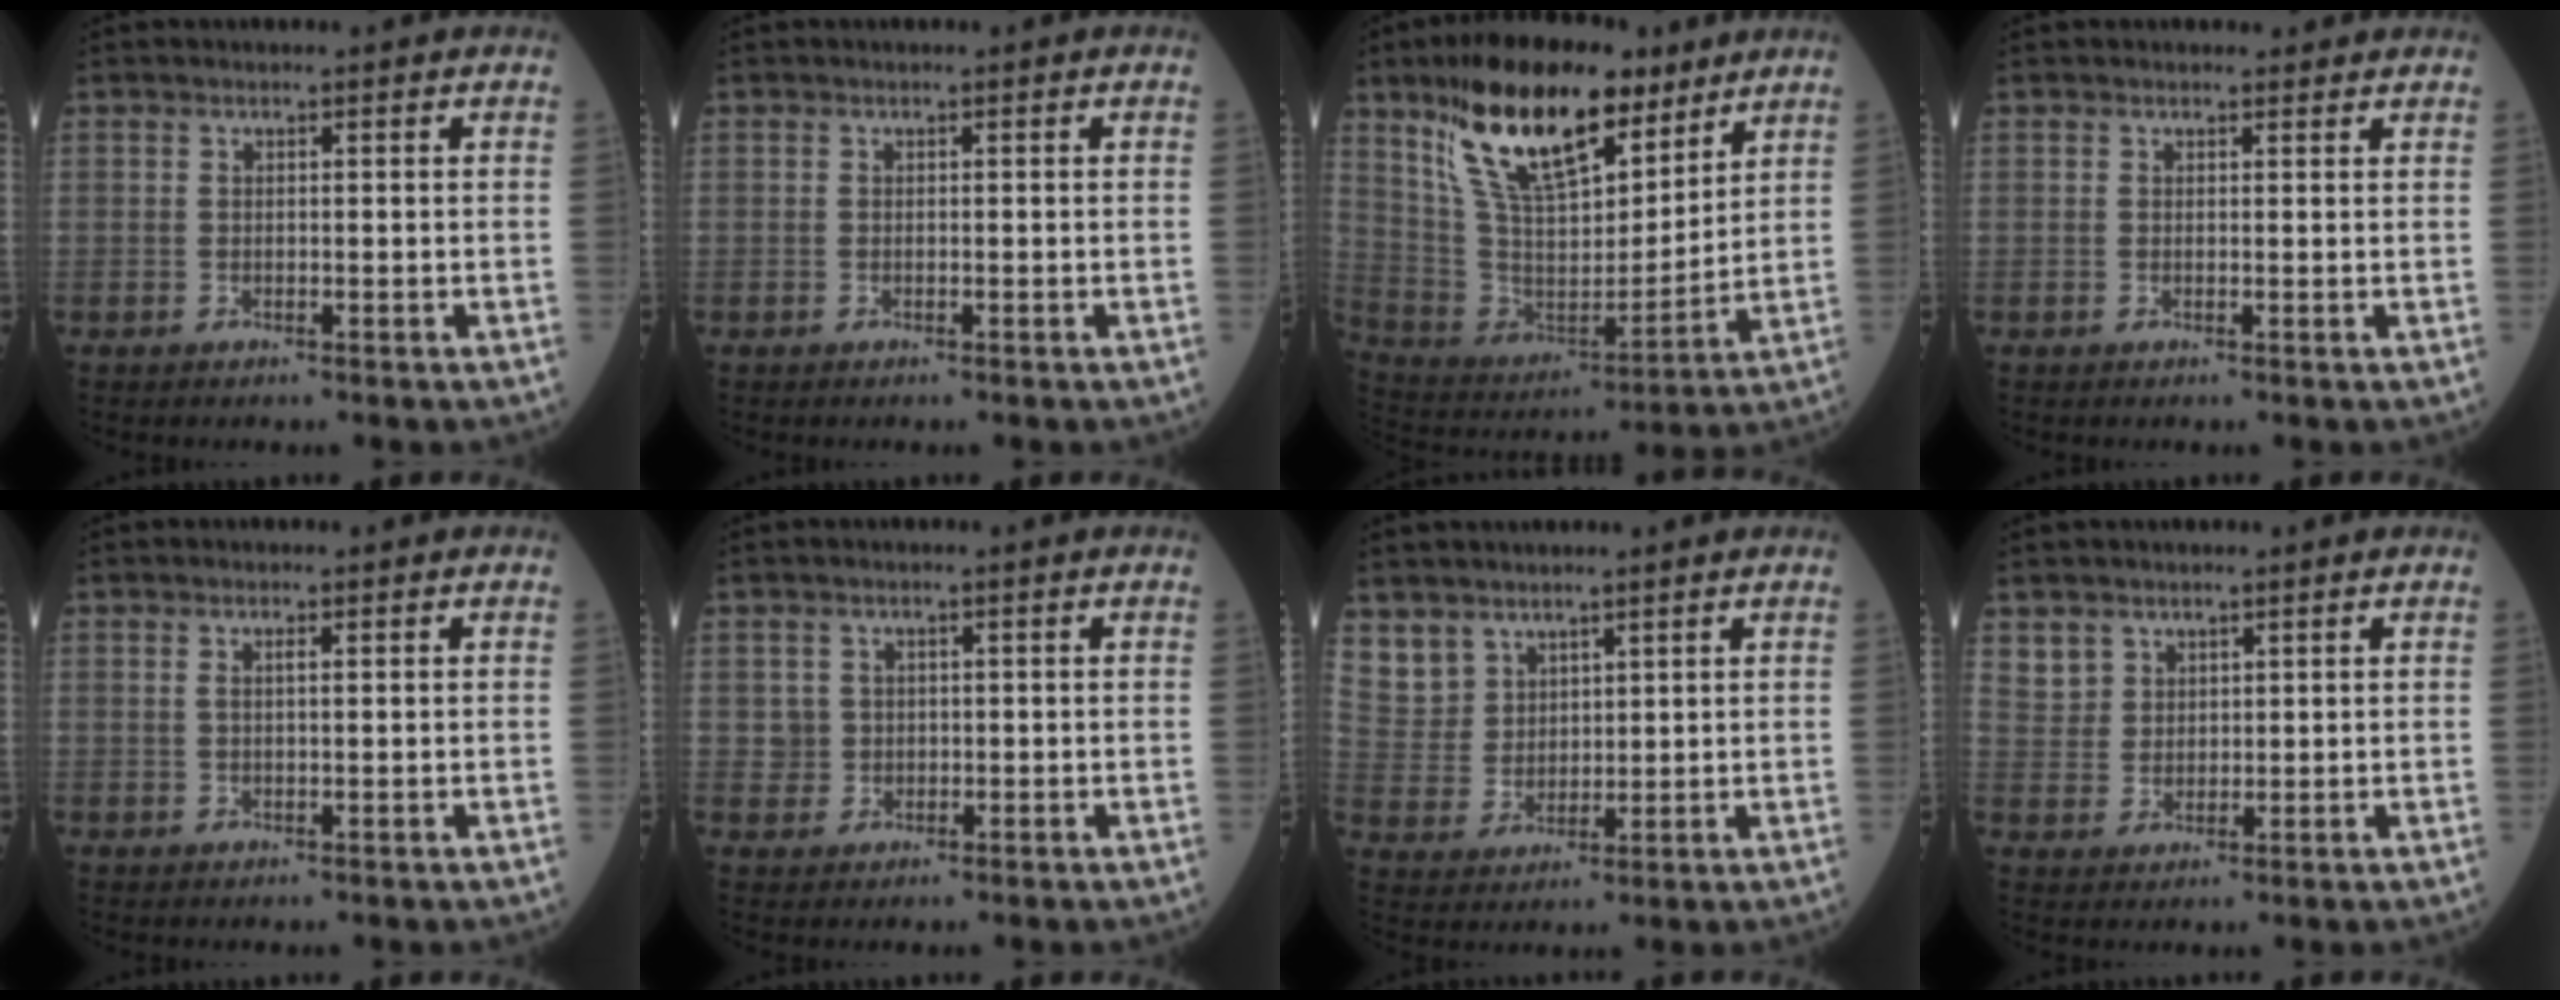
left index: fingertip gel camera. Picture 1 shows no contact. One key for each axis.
{"total": 0.0}
{"total": 20.4, "fx": 13.2, "fy": 7.6, "fz": 13.6, "tx": -0.252, "ty": 0.012, "tz": 0.243}
{"total": 1.4, "fx": 1.3, "fy": 0.7, "fz": 0.0, "tx": -0.004, "ty": 0.003, "tz": 0.011}
{"total": 1.2, "fx": 0.5, "fy": 0.1, "fz": 1.1, "tx": -0.024, "ty": 0.003, "tz": 0.010}
{"total": 2.0, "fx": 0.4, "fy": 2.0, "fz": 0.2, "tx": -0.003, "ty": 0.003, "tz": 0.009}
{"total": 6.6, "fx": 5.0, "fy": 4.4, "fz": 0.1, "tx": 0.000, "ty": 0.001, "tz": 0.111}
{"total": 3.7, "fx": 2.6, "fy": 2.7, "fz": -0.1, "tx": 0.011, "ty": 0.001, "tz": 0.048}